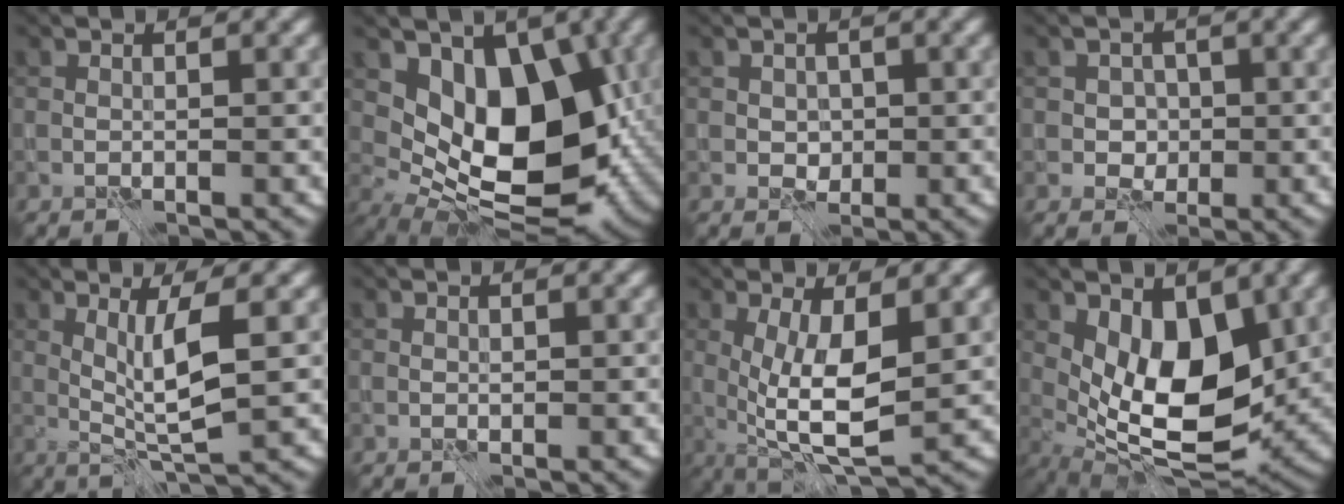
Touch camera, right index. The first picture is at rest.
{"total": 11.4, "force": [1.5, 6.9, 8.9], "torque": [-0.114, -0.022, 0.025]}
{"total": 1.9, "force": [0.0, 1.8, 0.8], "torque": [-0.012, -0.004, 0.001]}
{"total": 3.0, "force": [0.0, 2.8, 1.1], "torque": [0.002, 0.009, -0.013]}
{"total": 4.0, "force": [0.5, 0.4, 4.0], "torque": [-0.078, -0.009, 0.014]}
{"total": 0.0}
{"total": 6.5, "force": [0.1, 2.1, 6.1], "torque": [-0.116, -0.012, 0.007]}
{"total": 7.7, "force": [1.3, 4.1, 6.4], "torque": [-0.115, -0.017, 0.025]}